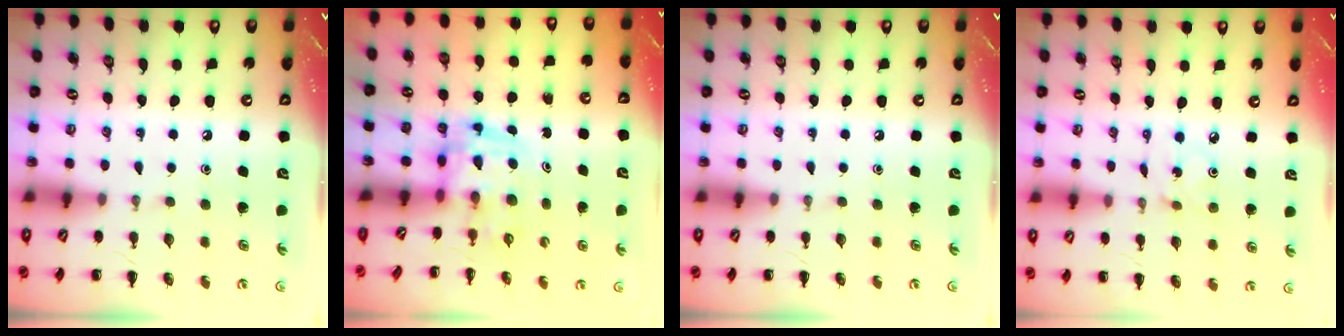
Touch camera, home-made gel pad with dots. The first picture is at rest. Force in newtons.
{"total": 3.6, "press": 3.5, "slide": 0.6}
{"total": 0.0}
{"total": 1.0, "press": 1.0, "slide": 0.3}